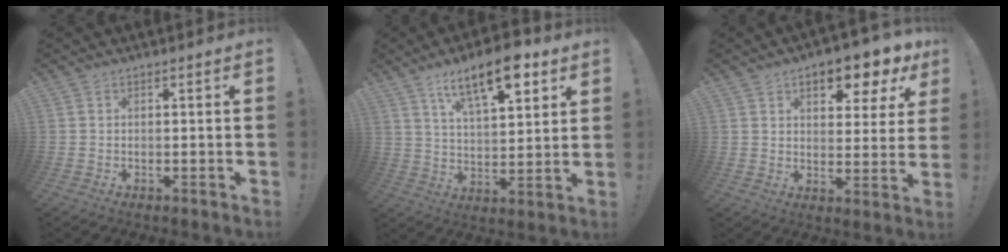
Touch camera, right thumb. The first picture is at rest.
{"total": 15.5, "force": [8.6, 5.9, 11.5], "torque": [-0.175, -0.034, 0.140]}
{"total": 9.3, "force": [5.4, 4.2, 6.3], "torque": [-0.075, -0.035, 0.088]}